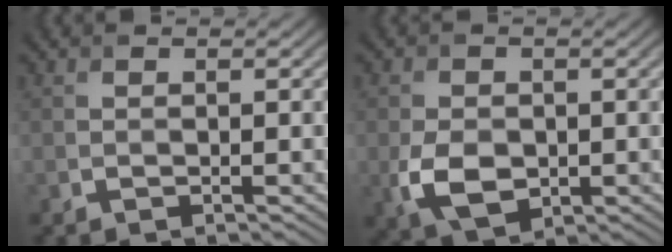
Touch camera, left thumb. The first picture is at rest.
{"total": 5.5, "force": [-1.0, 3.9, 3.8], "torque": [-0.093, -0.015, -0.018]}